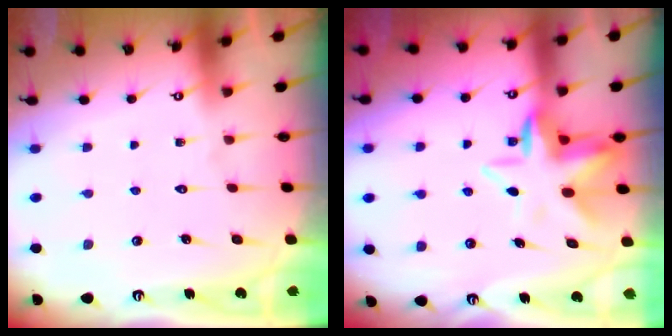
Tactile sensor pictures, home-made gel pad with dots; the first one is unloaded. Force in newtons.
{"total": 7.4, "press": 7.1, "slide": 2.0}